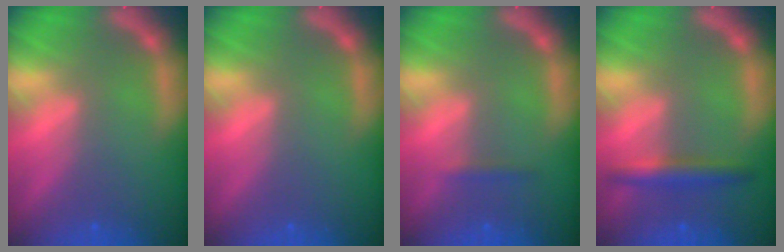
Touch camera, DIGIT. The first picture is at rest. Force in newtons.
{"total": 0.0}
{"total": 0.9}
{"total": 3.0}